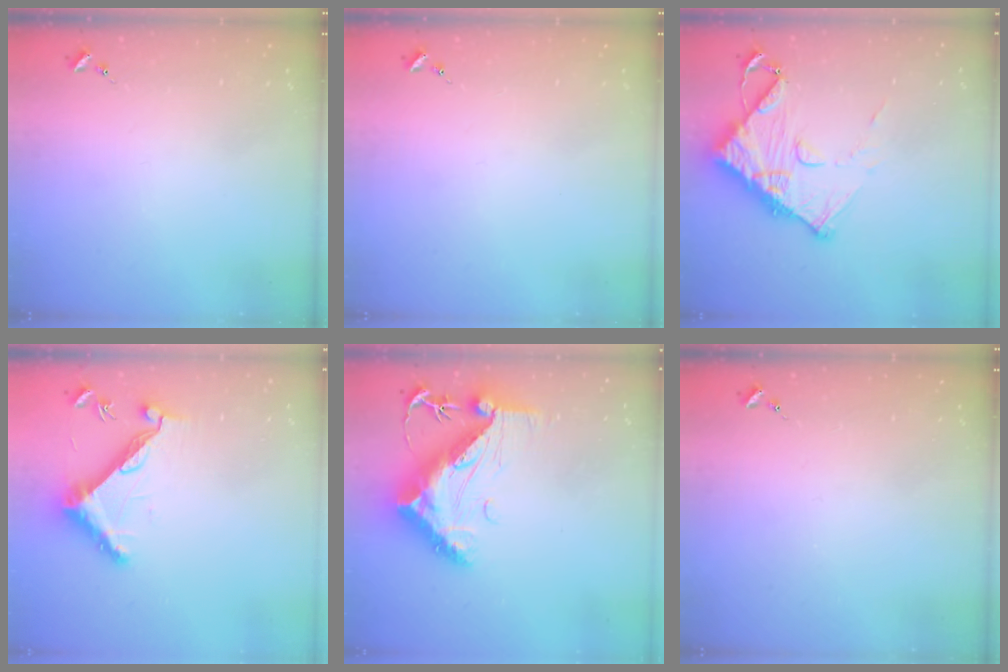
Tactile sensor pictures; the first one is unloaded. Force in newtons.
{"total": 0.0}
{"total": 14.0, "press": 13.9, "slide": 1.3}
{"total": 11.1, "press": 11.0, "slide": 0.7}
{"total": 19.4, "press": 19.3, "slide": 1.7}
{"total": 0.0}